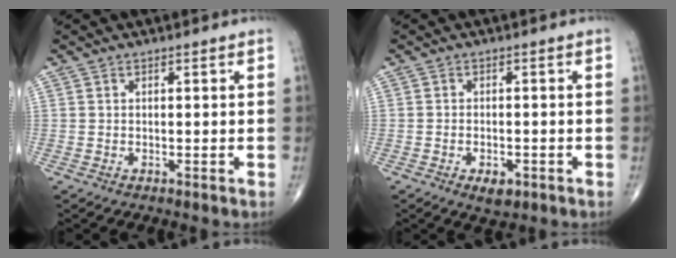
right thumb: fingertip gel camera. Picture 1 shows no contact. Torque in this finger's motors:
{"motor_torque": [-0.20, 0.17, -0.12, -0.12, 0.10]}